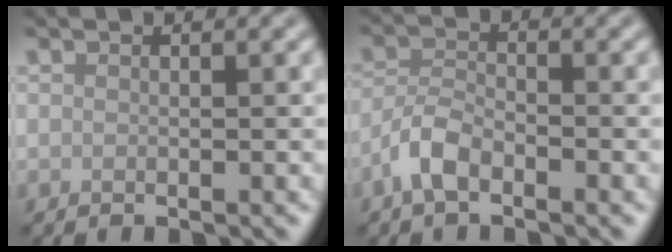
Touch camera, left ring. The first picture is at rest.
{"total": 3.0, "force": [-1.9, 1.2, 1.9], "torque": [-0.039, 0.006, -0.047]}